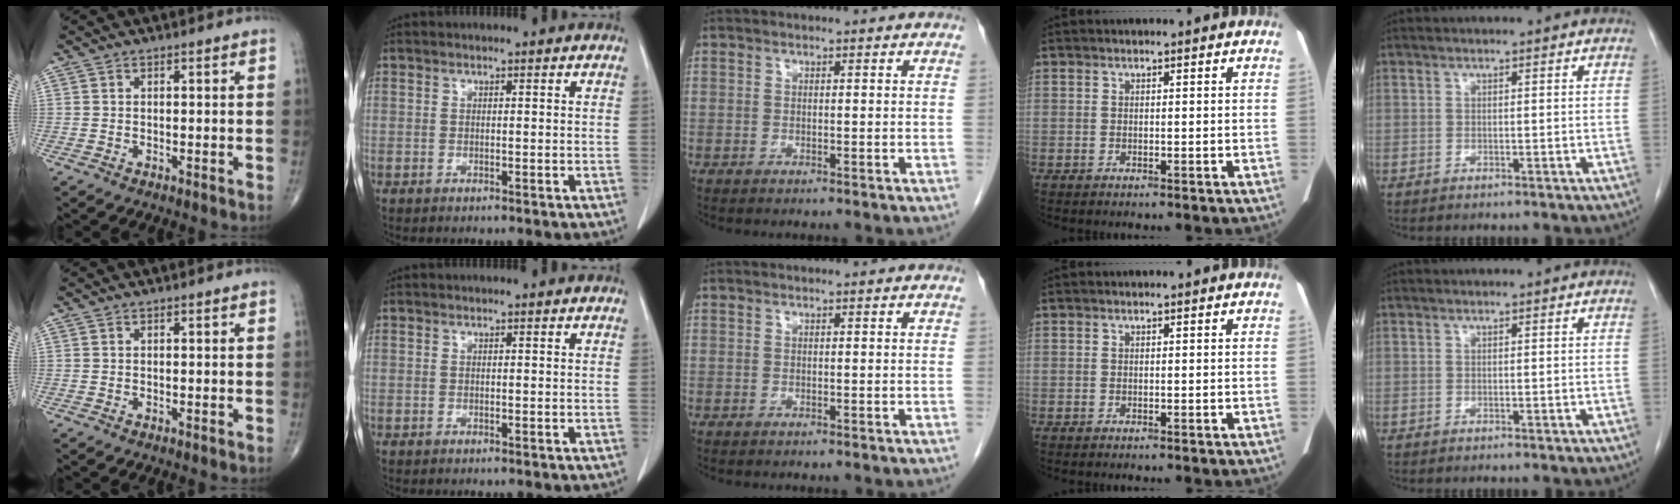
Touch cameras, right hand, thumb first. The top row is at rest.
{}